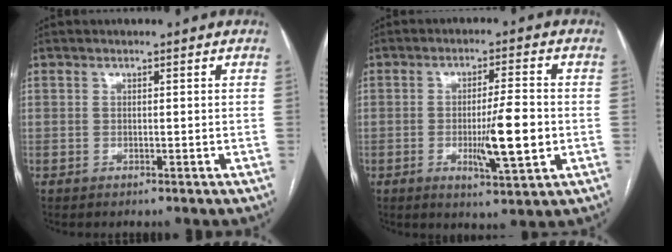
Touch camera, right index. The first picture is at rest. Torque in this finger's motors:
{"motor_torque": [1.96, 0.18, 0.78, 0.20]}